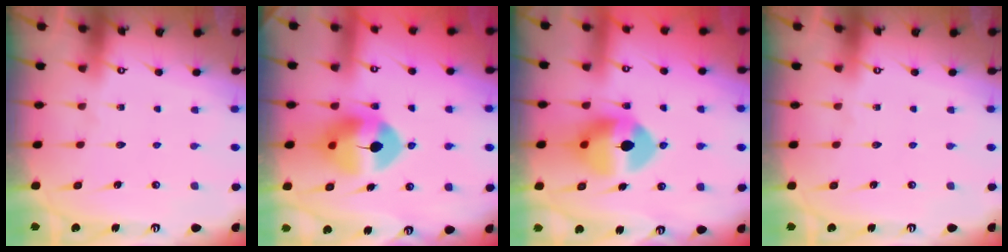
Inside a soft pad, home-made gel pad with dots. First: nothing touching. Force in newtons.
{"total": 9.5, "press": 9.3, "slide": 1.8}
{"total": 10.6, "press": 10.5, "slide": 1.6}
{"total": 0.0}